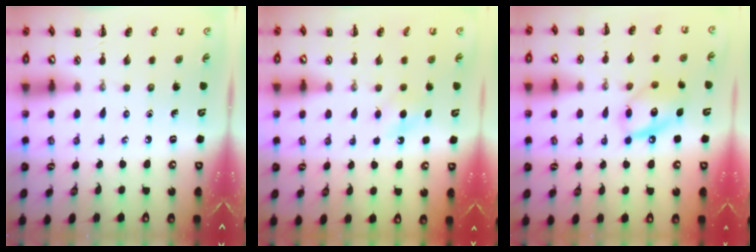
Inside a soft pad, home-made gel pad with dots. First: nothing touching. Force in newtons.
{"total": 4.9, "press": 4.8, "slide": 1.2}
{"total": 13.4, "press": 13.2, "slide": 1.7}